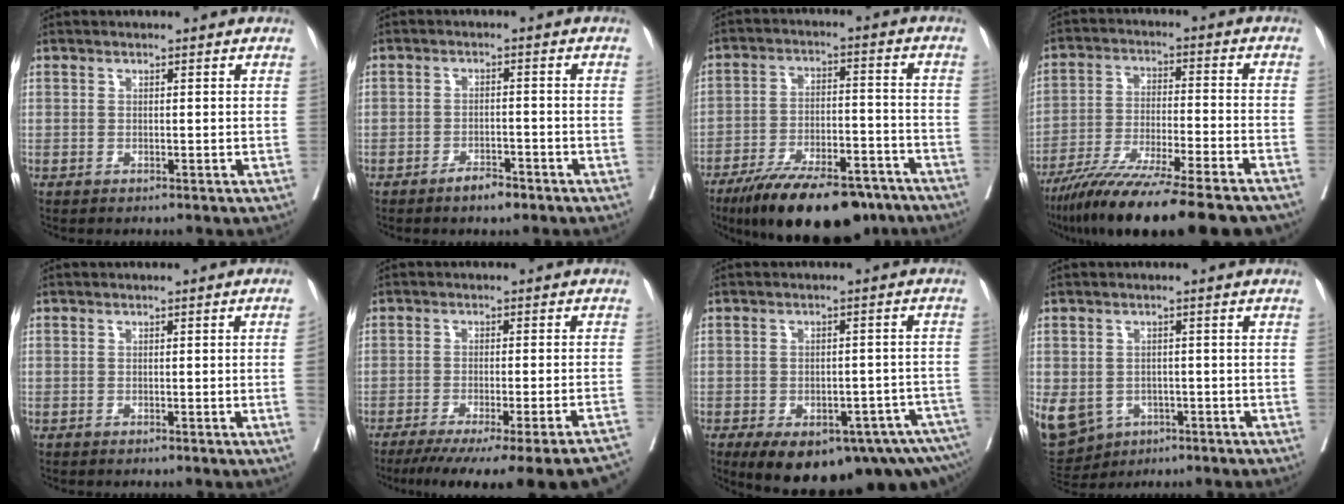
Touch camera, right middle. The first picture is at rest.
{"total": 3.0, "force": [-2.3, 1.1, 1.7], "torque": [-0.025, 0.004, -0.035]}
{"total": 18.7, "force": [-14.5, 5.7, 10.3], "torque": [-0.143, 0.004, -0.227]}
{"total": 21.7, "force": [-17.8, 1.5, 12.3], "torque": [-0.167, -0.038, -0.278]}
{"total": 2.4, "force": [-0.5, -0.3, 2.3], "torque": [-0.031, 0.004, -0.004]}
{"total": 23.7, "force": [-20.6, 0.6, 11.8], "torque": [-0.109, -0.045, -0.265]}
{"total": 19.7, "force": [-13.3, 7.3, 12.6], "torque": [-0.155, 0.000, -0.164]}
{"total": 23.3, "force": [-8.9, 19.3, 9.7], "torque": [-0.346, -0.013, -0.118]}